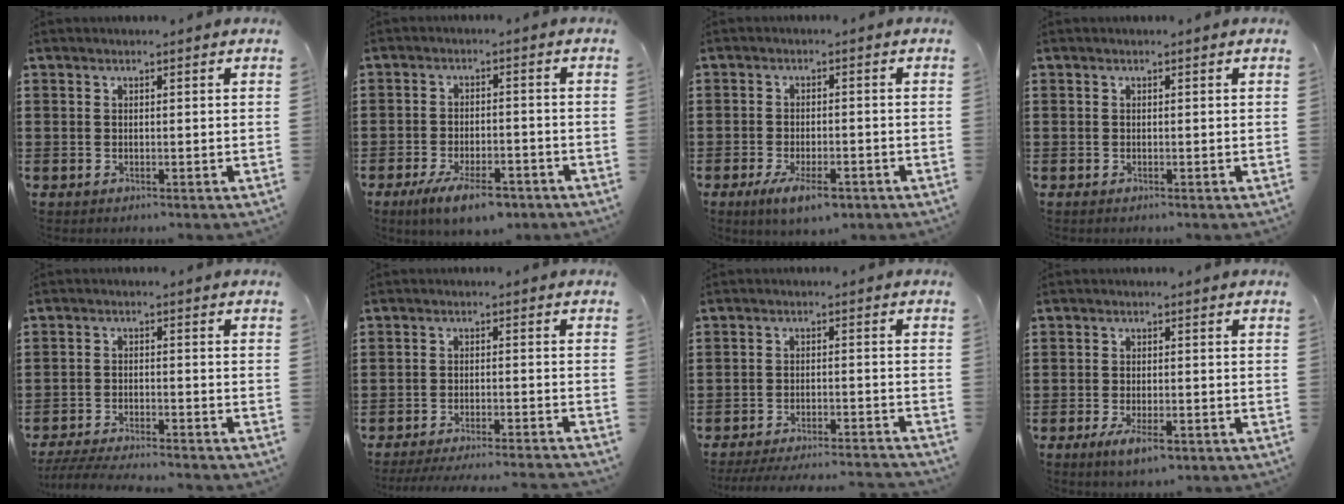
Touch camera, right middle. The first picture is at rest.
{"total": 6.3, "force": [-4.5, 1.7, 4.1], "torque": [-0.076, 0.001, -0.080]}
{"total": 4.8, "force": [-2.8, 1.6, 3.6], "torque": [-0.070, -0.001, -0.051]}
{"total": 0.0}
{"total": 4.3, "force": [-4.2, -0.1, 1.2], "torque": [-0.032, -0.009, -0.086]}
{"total": 3.6, "force": [-3.4, -0.4, 1.1], "torque": [-0.016, -0.004, -0.068]}
{"total": 4.3, "force": [-4.1, -0.2, 1.3], "torque": [-0.026, -0.007, -0.081]}
{"total": 3.8, "force": [-2.0, 1.2, 3.0], "torque": [-0.062, -0.002, -0.037]}